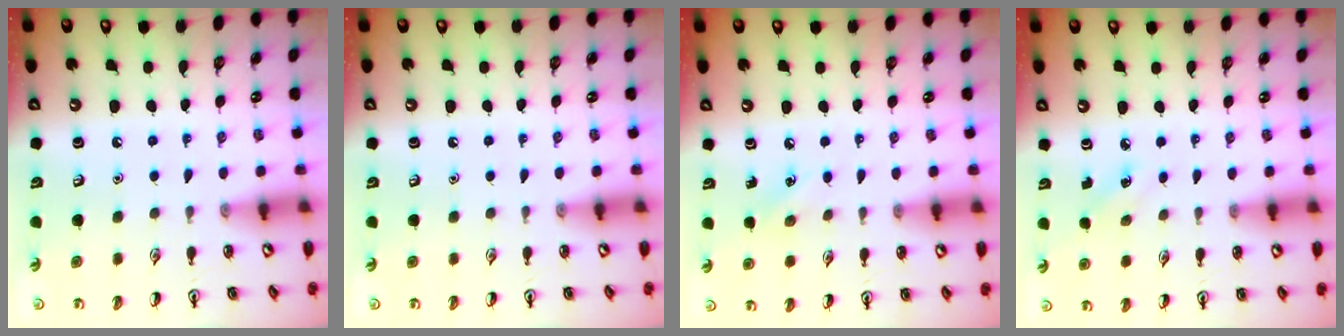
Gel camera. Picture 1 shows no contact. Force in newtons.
{"total": 0.0}
{"total": 4.3, "press": 4.0, "slide": 1.5}
{"total": 1.9, "press": 1.8, "slide": 0.7}